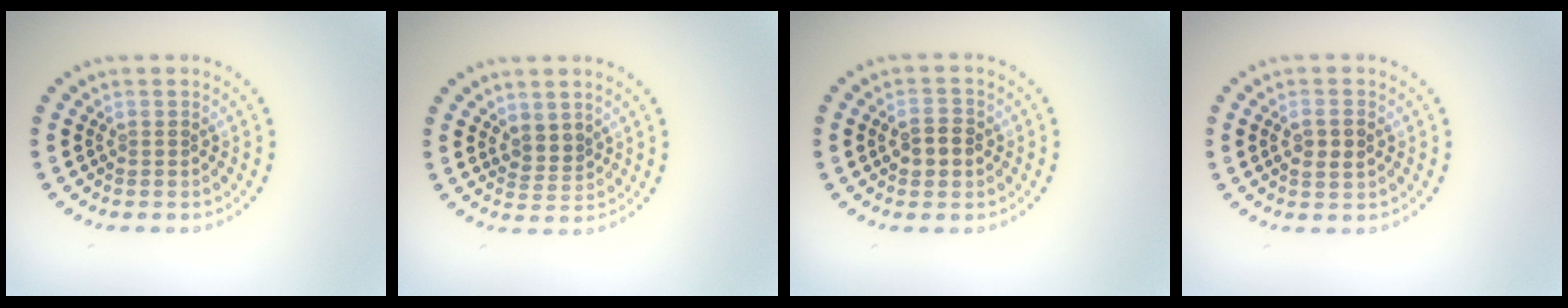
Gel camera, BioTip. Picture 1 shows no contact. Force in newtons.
{"total": 1.9, "press": 1.5, "slide": 1.3}
{"total": 2.5, "press": 2.5, "slide": 0.1}
{"total": 2.1, "press": 2.0, "slide": 0.4}